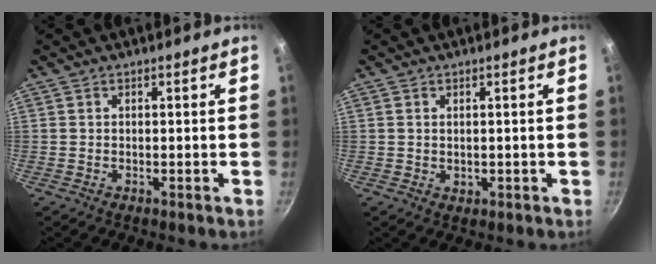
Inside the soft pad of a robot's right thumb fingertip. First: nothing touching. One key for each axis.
{"total": 1.2, "fx": 0.3, "fy": 0.9, "fz": 0.7, "tx": -0.007, "ty": -0.001, "tz": 0.005}